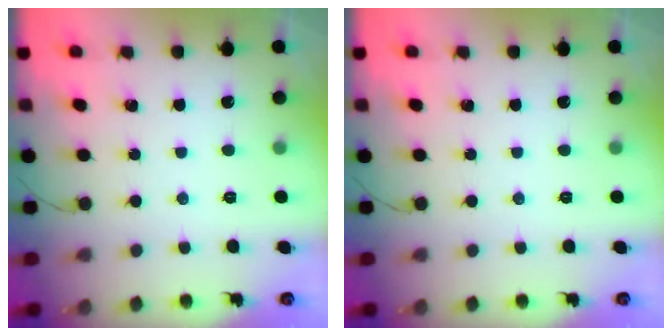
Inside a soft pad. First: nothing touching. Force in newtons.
{"total": 0.0}